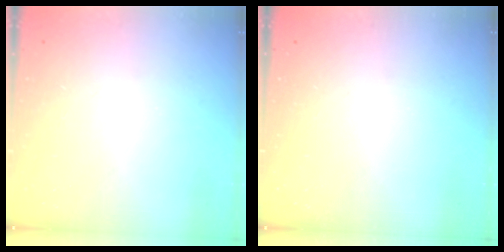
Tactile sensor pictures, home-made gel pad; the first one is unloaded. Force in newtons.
{"total": 0.0}